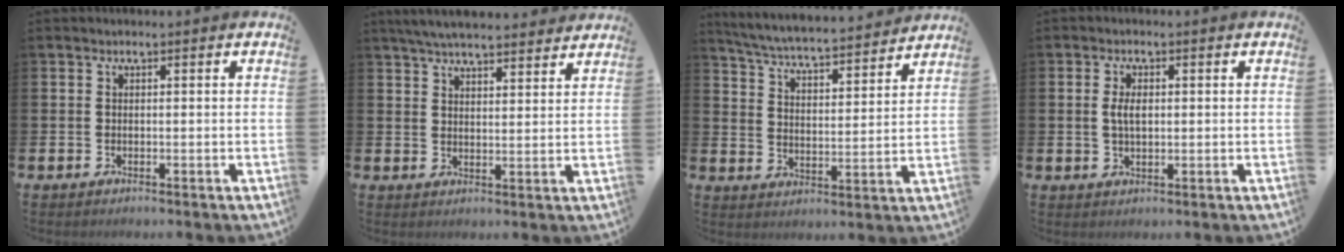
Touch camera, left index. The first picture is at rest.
{"total": 5.5, "force": [5.3, 0.6, 1.2], "torque": [-0.033, -0.021, 0.097]}
{"total": 6.0, "force": [5.9, 0.2, 1.3], "torque": [-0.052, -0.049, 0.099]}
{"total": 3.0, "force": [0.5, 1.5, 2.5], "torque": [-0.036, 0.002, 0.004]}